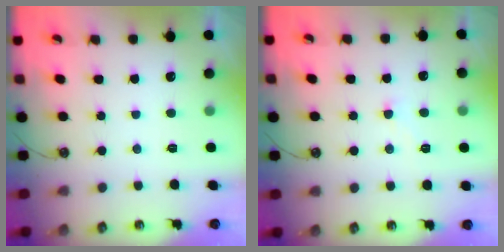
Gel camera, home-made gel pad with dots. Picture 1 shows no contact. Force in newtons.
{"total": 0.8, "press": 0.6, "slide": 0.5}